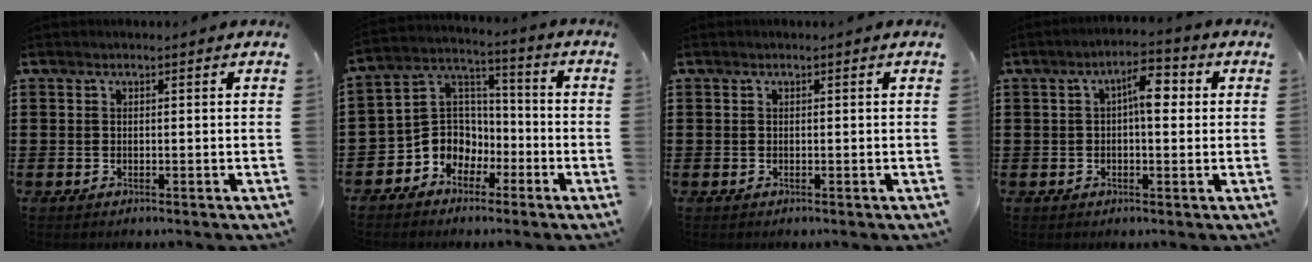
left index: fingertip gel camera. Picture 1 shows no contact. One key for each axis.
{"total": 7.0, "fx": -3.4, "fy": 6.1, "fz": 0.6, "tx": -0.046, "ty": 0.005, "tz": -0.070}
{"total": 0.0}
{"total": 5.8, "fx": 0.8, "fy": 2.3, "fz": 5.2, "tx": -0.079, "ty": 0.006, "tz": 0.005}